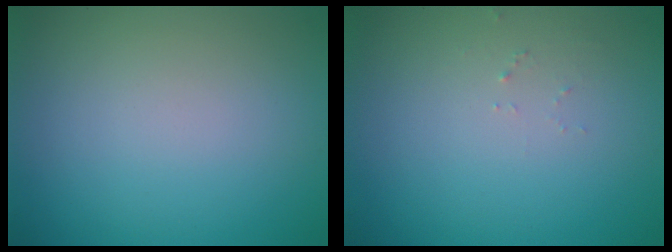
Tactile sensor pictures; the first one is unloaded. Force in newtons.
{"total": 0.7, "press": 0.7, "slide": 0.1}